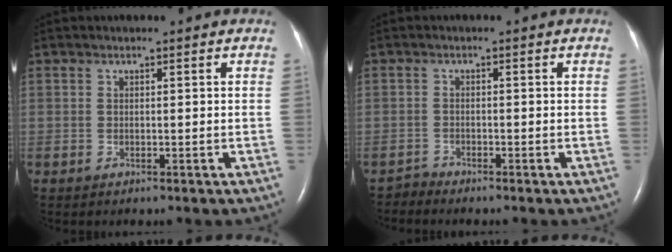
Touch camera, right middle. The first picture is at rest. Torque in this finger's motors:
{"motor_torque": [-0.33, -0.15, -0.09, -0.02]}